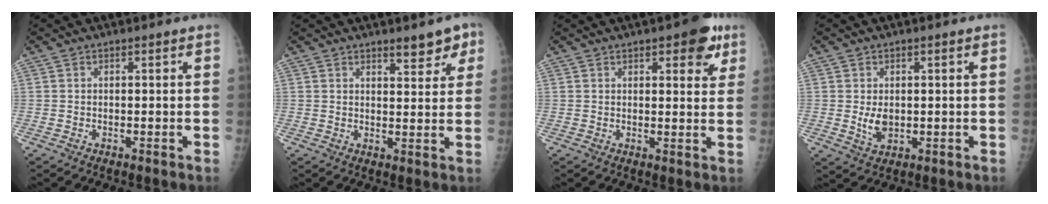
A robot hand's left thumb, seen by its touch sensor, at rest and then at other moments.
{"total": 5.4, "force": [3.5, 2.1, 3.5], "torque": [-0.023, -0.019, 0.044]}
{"total": 7.0, "force": [3.7, 2.8, 5.2], "torque": [-0.039, -0.012, 0.038]}
{"total": 3.7, "force": [0.0, 2.5, 2.7], "torque": [-0.040, -0.007, 0.008]}